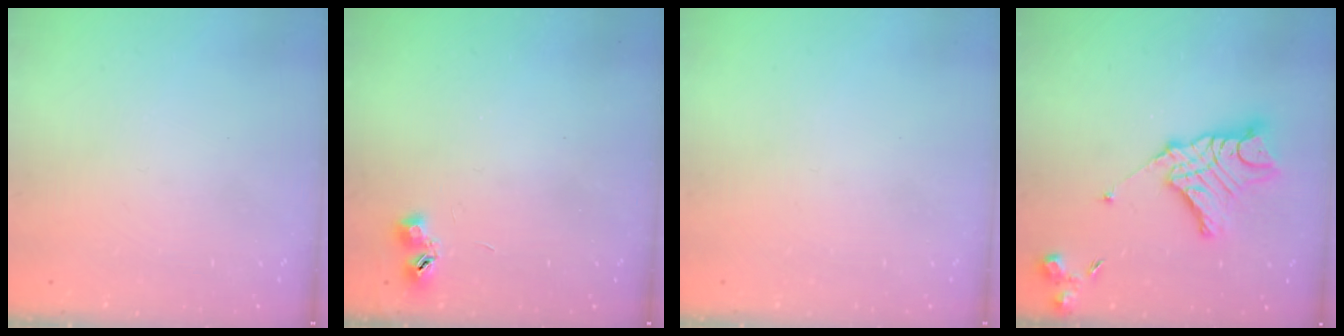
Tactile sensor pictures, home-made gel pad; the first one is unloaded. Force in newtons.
{"total": 5.7, "press": 5.6, "slide": 0.9}
{"total": 0.0}
{"total": 13.3, "press": 13.3, "slide": 1.2}